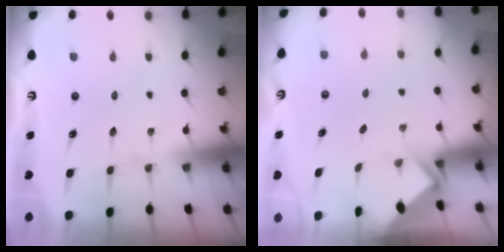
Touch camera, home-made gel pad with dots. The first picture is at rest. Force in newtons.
{"total": 2.7, "press": 2.7, "slide": 0.2}